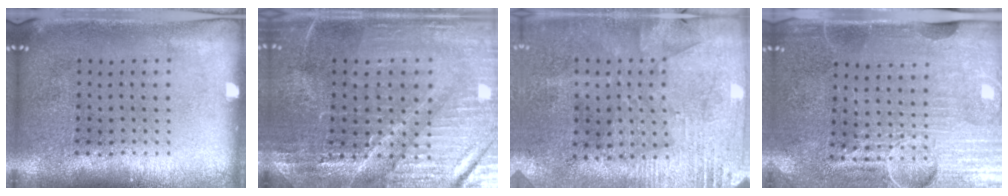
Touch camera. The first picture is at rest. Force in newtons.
{"total": 3.4, "press": 3.3, "slide": 0.4}
{"total": 2.8, "press": 2.5, "slide": 1.1}
{"total": 4.5, "press": 4.0, "slide": 1.9}